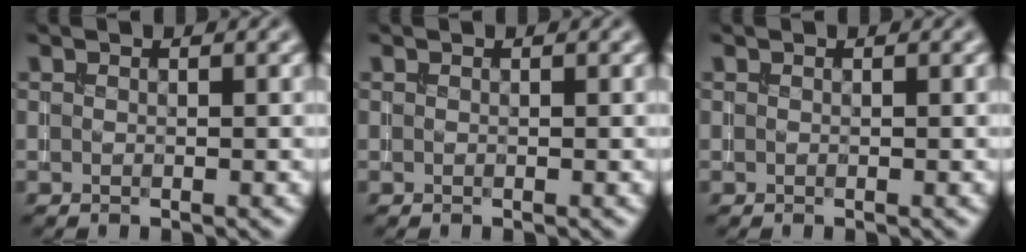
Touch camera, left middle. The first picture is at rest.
{"total": 0.0}
{"total": 0.0}